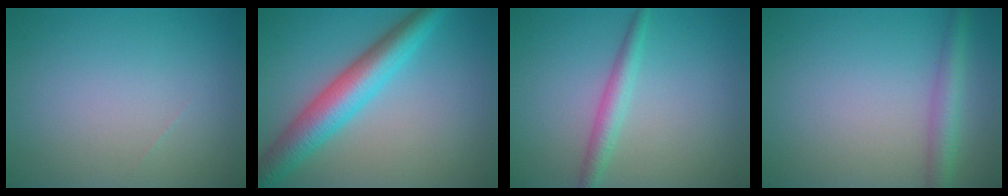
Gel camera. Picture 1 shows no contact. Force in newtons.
{"total": 6.4, "press": 6.4, "slide": 0.2}
{"total": 2.3, "press": 2.3, "slide": 0.0}
{"total": 2.8, "press": 2.8, "slide": 0.1}